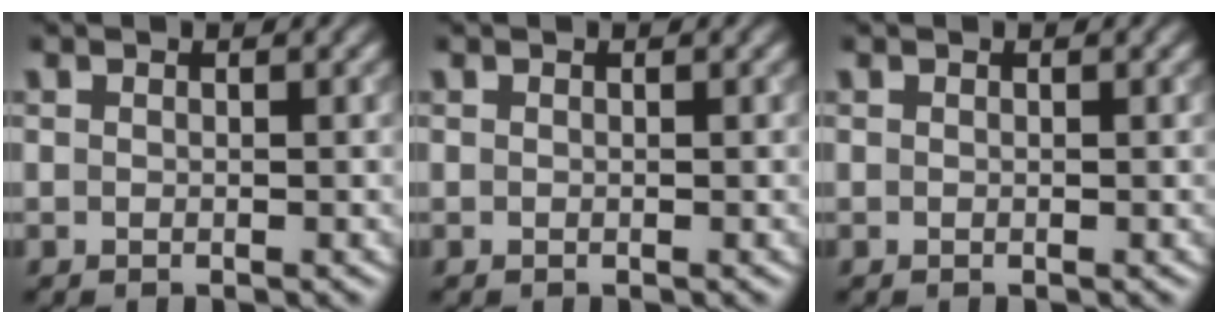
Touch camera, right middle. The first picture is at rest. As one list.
[{"total": 0.0}, {"total": 0.0}]